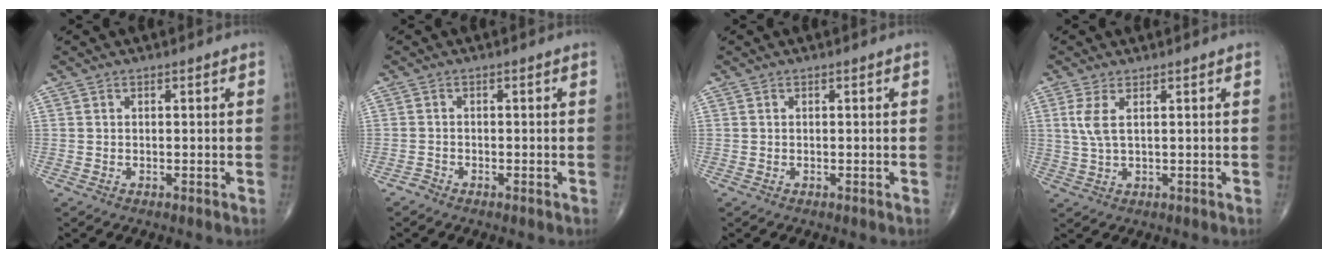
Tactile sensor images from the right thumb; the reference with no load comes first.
{"total": 0.9, "force": [-0.9, 0.3, -0.1], "torque": [-0.001, -0.002, -0.024]}
{"total": 0.0}
{"total": 4.0, "force": [1.3, 1.3, 3.5], "torque": [-0.091, -0.002, 0.034]}